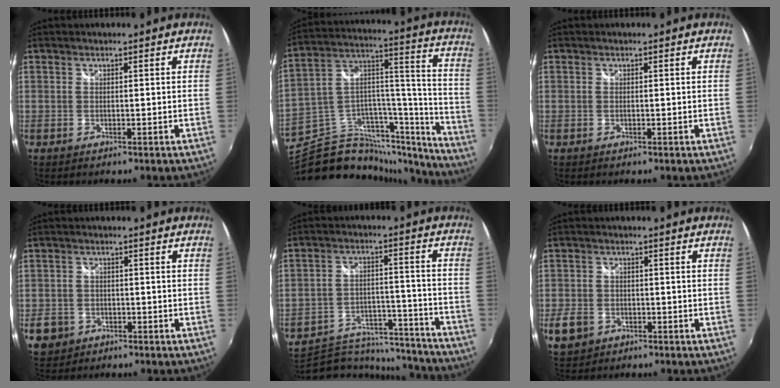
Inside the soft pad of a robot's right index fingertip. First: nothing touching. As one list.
[{"total": 27.4, "force": [-23.2, 10.3, 10.1], "torque": [-0.148, 0.066, -0.352]}, {"total": 0.0}, {"total": 4.8, "force": [-2.0, 4.1, 1.2], "torque": [-0.043, 0.003, -0.030]}, {"total": 18.5, "force": [-16.9, 5.9, 4.7], "torque": [-0.093, 0.026, -0.230]}, {"total": 5.6, "force": [-2.4, 4.4, 2.3], "torque": [-0.067, 0.000, -0.040]}]